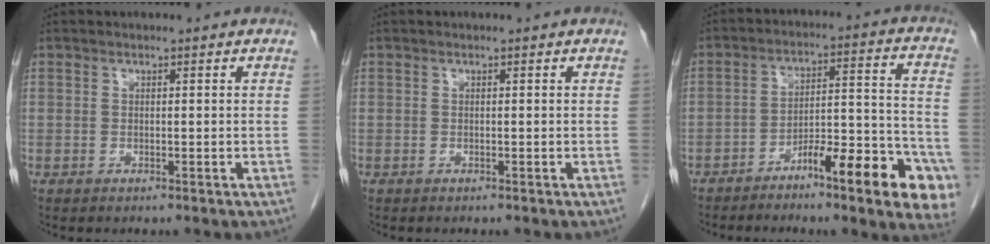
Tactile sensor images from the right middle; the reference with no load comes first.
{"total": 0.0}
{"total": 14.1, "force": [-7.7, 1.9, 11.7], "torque": [-0.157, 0.021, -0.111]}